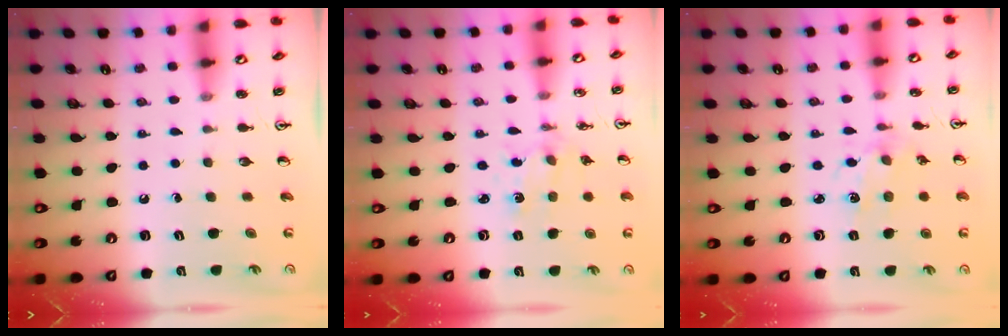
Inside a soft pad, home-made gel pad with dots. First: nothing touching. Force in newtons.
{"total": 1.8, "press": 1.8, "slide": 0.3}
{"total": 2.5, "press": 2.5, "slide": 0.5}